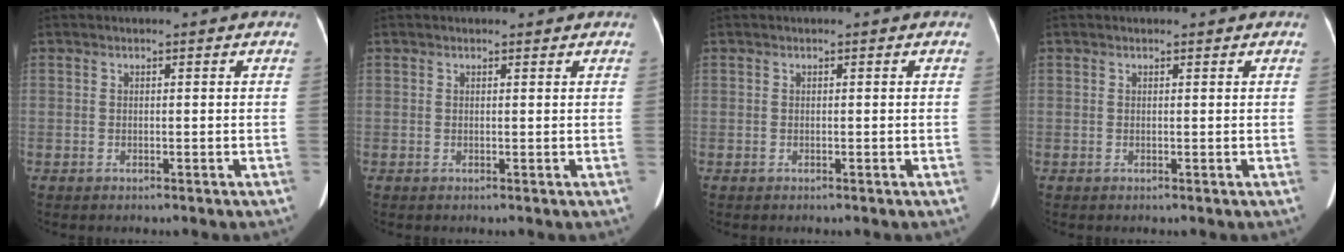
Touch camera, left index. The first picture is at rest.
{"total": 1.8, "force": [1.6, 0.5, 0.5], "torque": [-0.006, 0.008, 0.021]}
{"total": 0.0}
{"total": 1.5, "force": [1.3, 0.4, 0.5], "torque": [-0.007, 0.010, 0.019]}